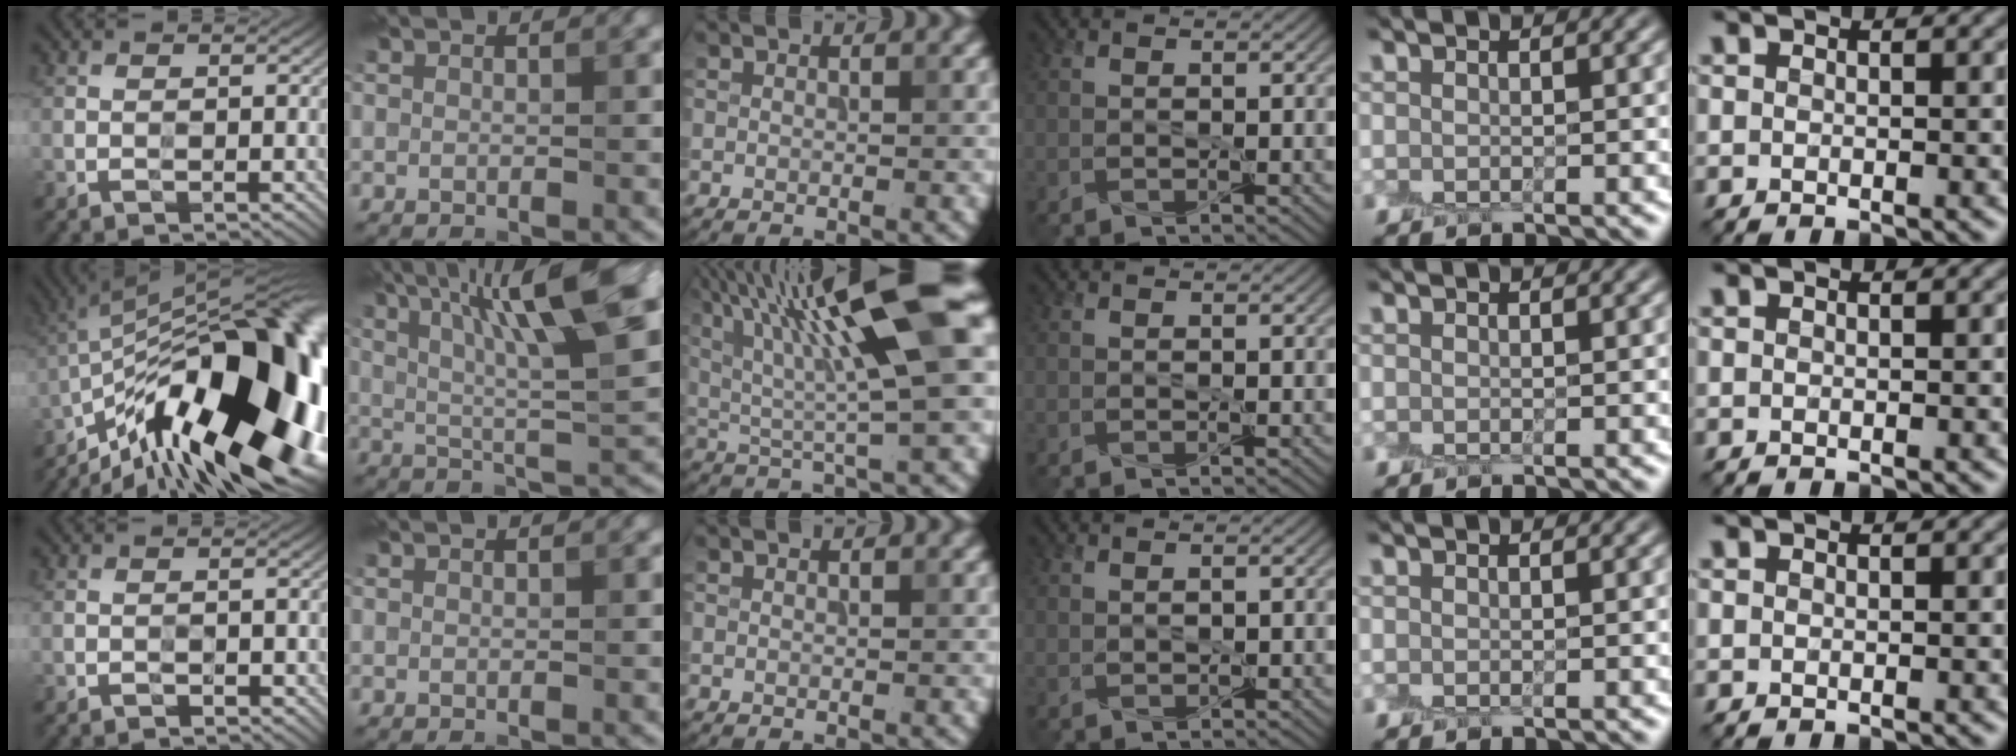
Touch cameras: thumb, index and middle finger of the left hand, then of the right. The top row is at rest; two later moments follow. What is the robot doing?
{"motion": "peel", "object": "aluminum foil"}